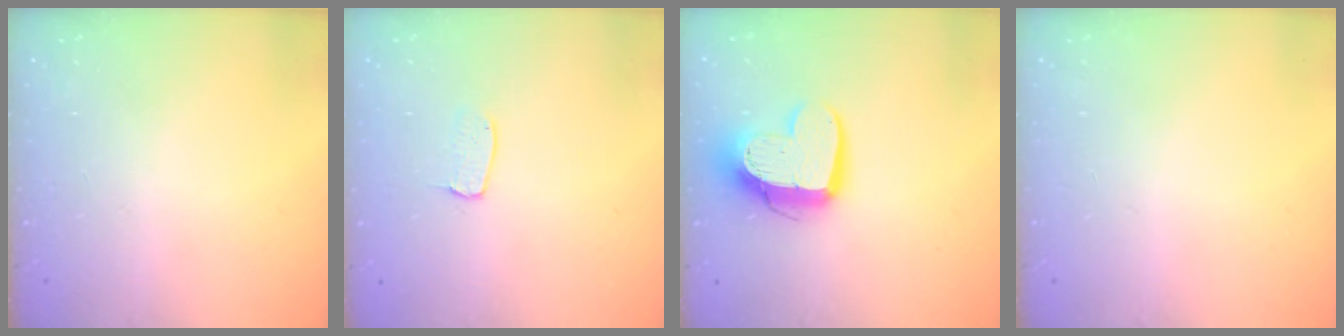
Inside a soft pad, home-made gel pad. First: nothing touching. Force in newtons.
{"total": 4.0, "press": 4.0, "slide": 0.2}
{"total": 13.5, "press": 13.5, "slide": 1.1}
{"total": 0.0}